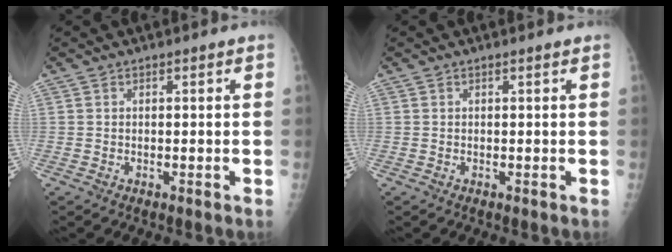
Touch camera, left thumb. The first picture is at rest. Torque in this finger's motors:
{"motor_torque": [0.00, 0.00, -0.04, -0.04, 0.00]}